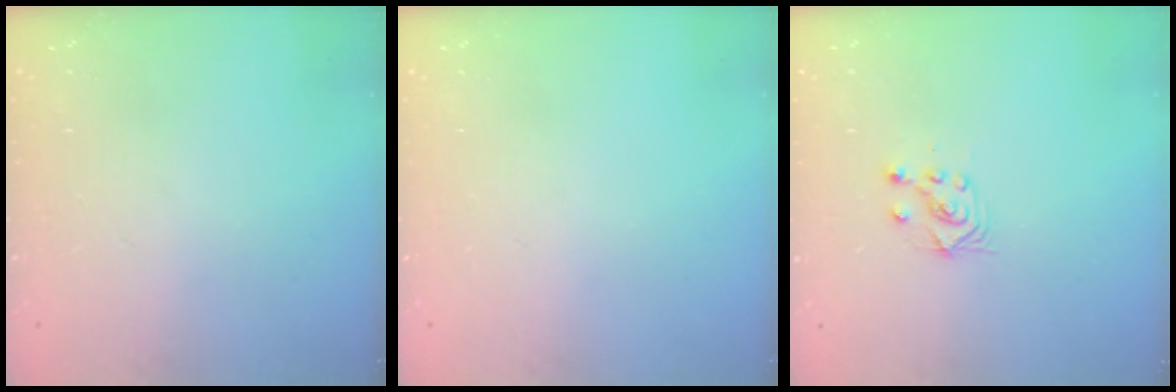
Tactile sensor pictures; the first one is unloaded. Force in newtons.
{"total": 0.0}
{"total": 4.0, "press": 3.8, "slide": 1.1}